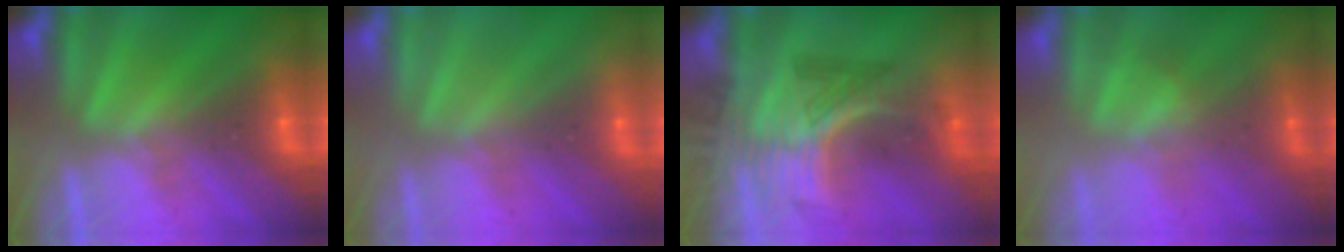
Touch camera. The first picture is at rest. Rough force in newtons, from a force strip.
{"total": 3.0}
{"total": 3.1}
{"total": 2.3}